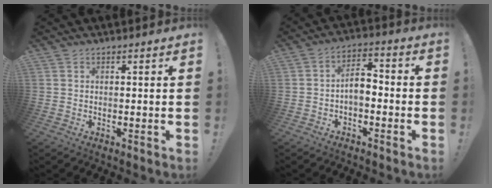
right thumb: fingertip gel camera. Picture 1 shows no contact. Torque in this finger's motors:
{"motor_torque": [0.36, 0.82, 0.24, -0.32, 0.01]}